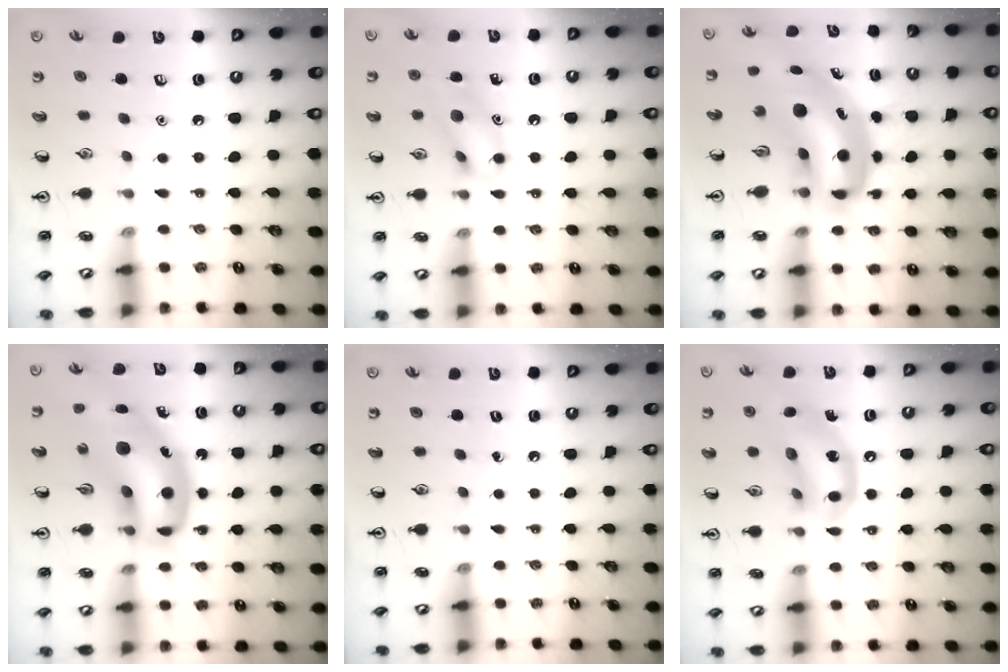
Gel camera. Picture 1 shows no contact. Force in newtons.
{"total": 10.8, "press": 10.7, "slide": 1.8}
{"total": 10.4, "press": 10.0, "slide": 2.9}
{"total": 18.9, "press": 18.2, "slide": 5.2}
{"total": 0.0}
{"total": 13.0, "press": 12.8, "slide": 2.5}